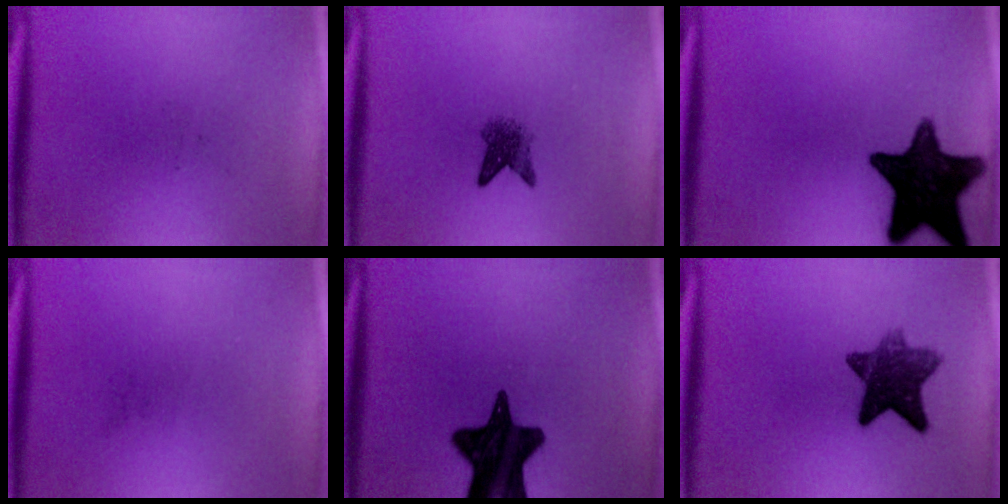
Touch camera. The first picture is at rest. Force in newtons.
{"total": 3.1}
{"total": 17.3}
{"total": 0.0}
{"total": 16.6}
{"total": 9.0}